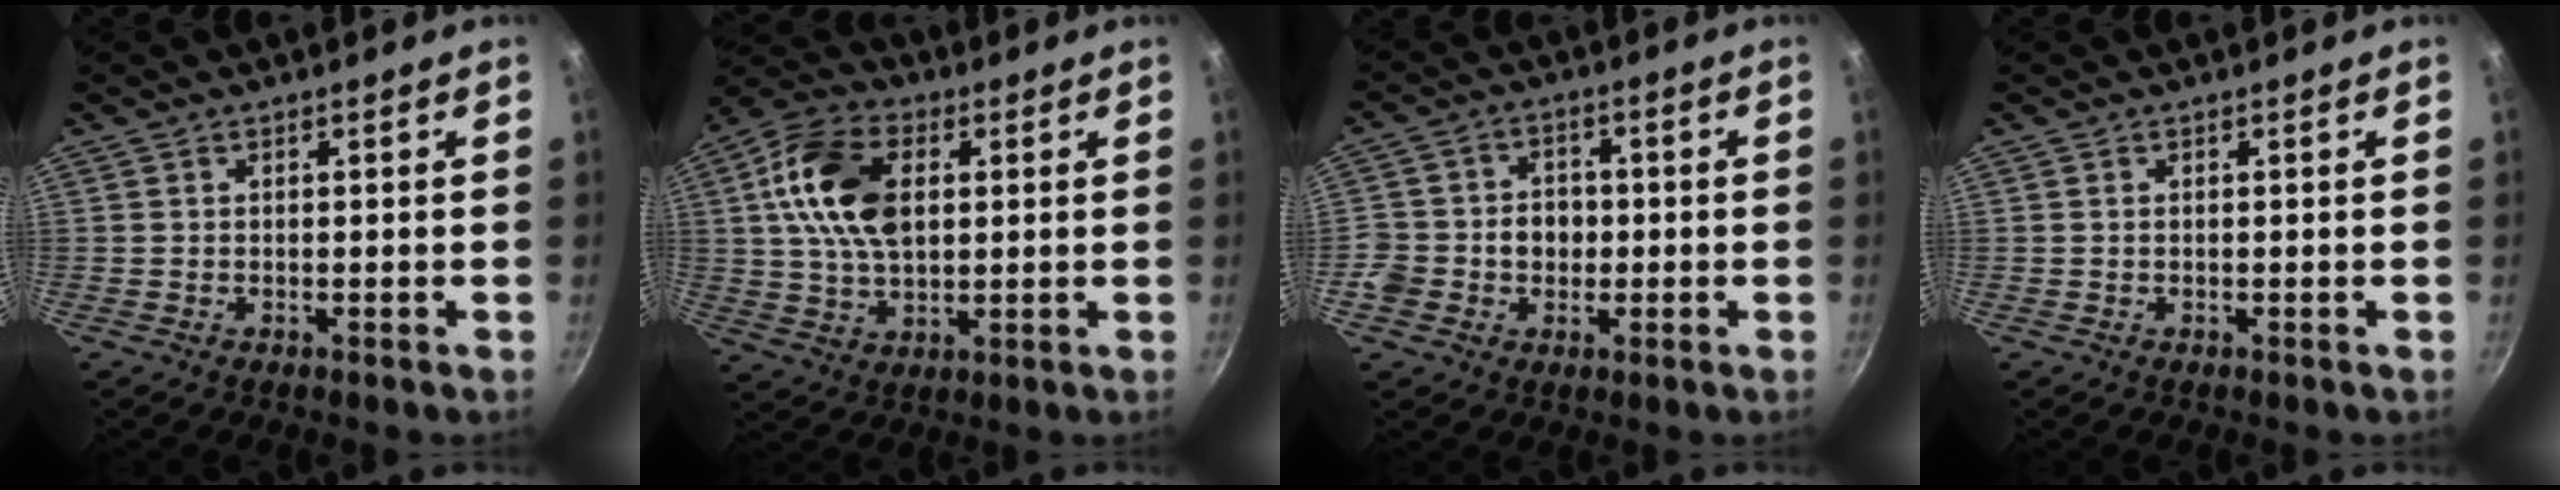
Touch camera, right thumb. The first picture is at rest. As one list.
[{"total": 15.2, "force": [3.2, 9.3, 11.6], "torque": [-0.213, 0.009, 0.056]}, {"total": 8.2, "force": [-1.2, 7.2, 3.8], "torque": [-0.034, 0.025, -0.021]}, {"total": 0.0}]